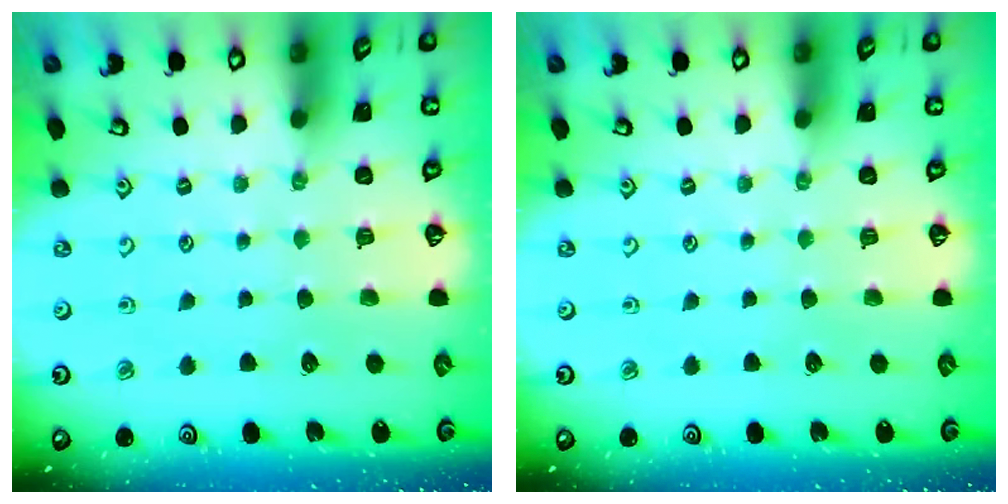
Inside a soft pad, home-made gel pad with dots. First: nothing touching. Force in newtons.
{"total": 0.0}